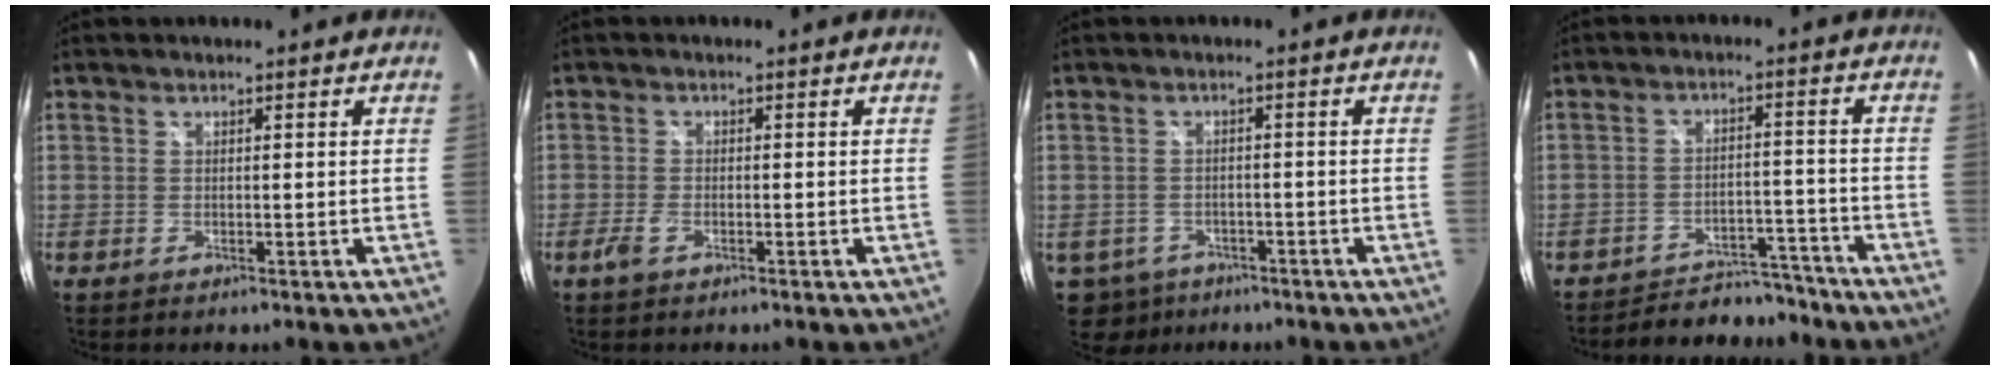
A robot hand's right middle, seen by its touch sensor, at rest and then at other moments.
{"total": 2.3, "force": [-1.3, 1.1, 1.6], "torque": [-0.041, -0.002, -0.027]}
{"total": 7.8, "force": [-4.6, 5.7, 2.8], "torque": [-0.081, -0.014, -0.064]}
{"total": 11.4, "force": [-10.9, 2.8, 2.2], "torque": [-0.050, 0.020, -0.144]}